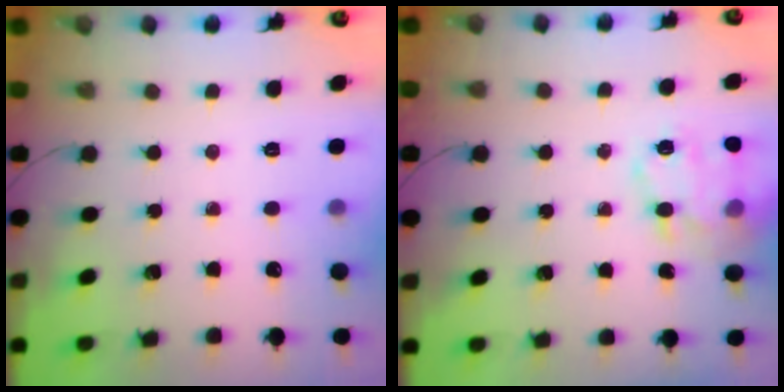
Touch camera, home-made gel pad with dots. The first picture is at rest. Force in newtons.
{"total": 16.7, "press": 16.7, "slide": 1.6}